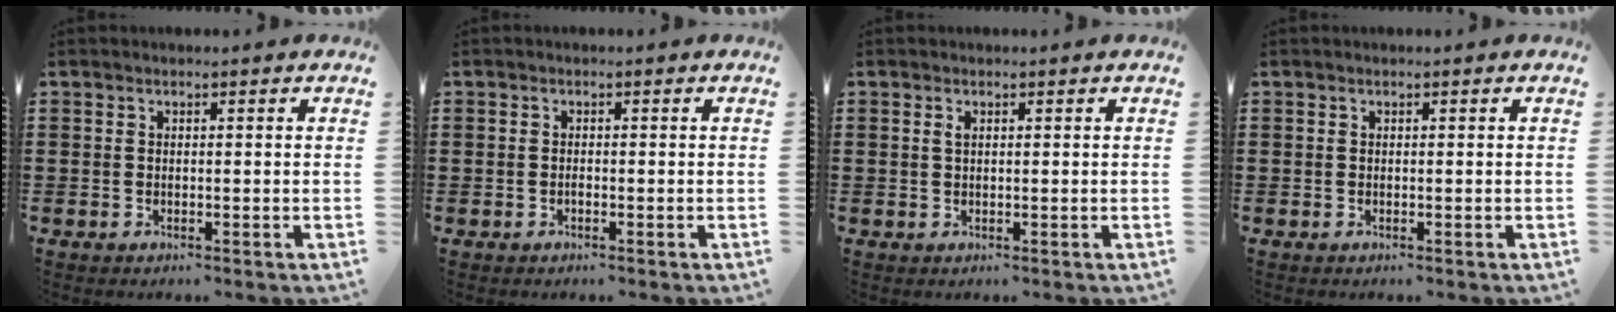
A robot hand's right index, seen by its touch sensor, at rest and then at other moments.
{"total": 0.6, "force": [-0.3, 0.3, 0.4], "torque": [-0.009, -0.002, -0.006]}
{"total": 0.9, "force": [0.3, 0.3, 0.7], "torque": [-0.016, 0.002, 0.005]}
{"total": 0.0}